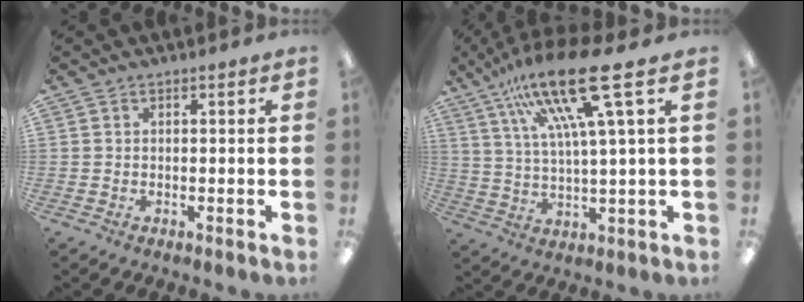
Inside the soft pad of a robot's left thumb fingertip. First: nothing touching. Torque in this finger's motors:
{"motor_torque": [0.06, 0.51, 2.05, -0.72, 0.13]}